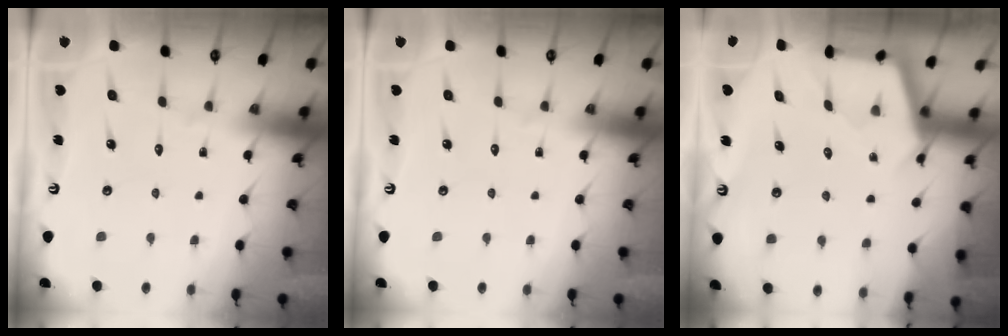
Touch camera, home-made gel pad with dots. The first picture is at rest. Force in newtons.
{"total": 0.0}
{"total": 2.8, "press": 2.8, "slide": 0.4}